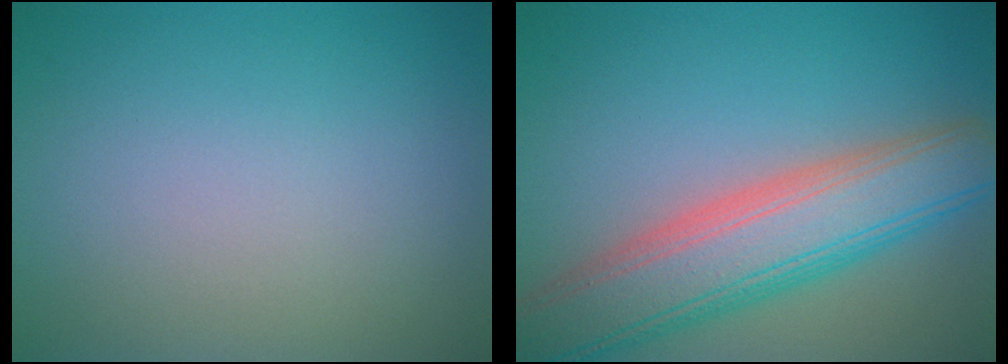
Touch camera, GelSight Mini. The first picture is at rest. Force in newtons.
{"total": 8.7, "press": 8.7, "slide": 0.4}